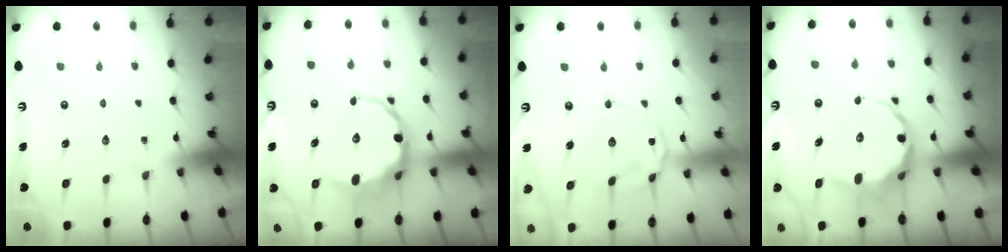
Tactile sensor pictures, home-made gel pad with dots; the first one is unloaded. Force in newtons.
{"total": 11.7, "press": 11.3, "slide": 2.9}
{"total": 2.9, "press": 2.9, "slide": 0.5}
{"total": 9.3, "press": 9.0, "slide": 2.4}